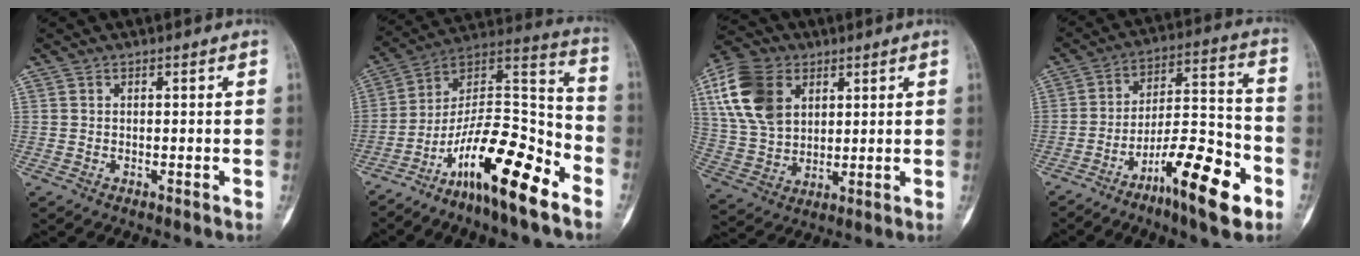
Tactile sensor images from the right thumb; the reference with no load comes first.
{"total": 19.6, "force": [-11.8, 4.9, 14.9], "torque": [-0.249, 0.097, -0.200]}
{"total": 14.8, "force": [5.5, 10.3, 9.0], "torque": [-0.166, -0.006, 0.106]}
{"total": 16.0, "force": [-8.4, 4.1, 13.0], "torque": [-0.207, 0.064, -0.133]}